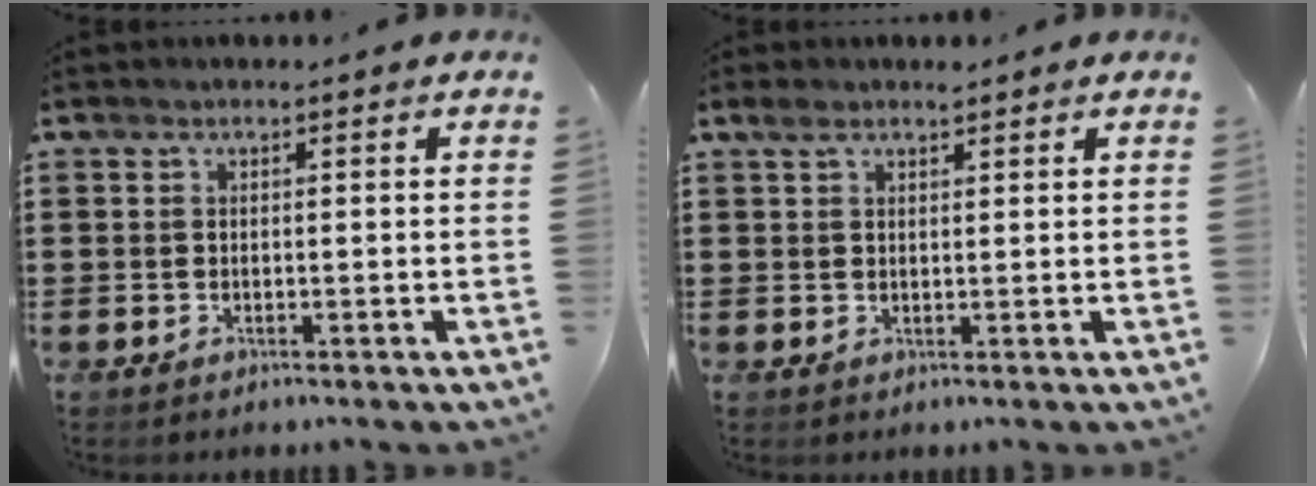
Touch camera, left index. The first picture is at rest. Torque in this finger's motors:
{"motor_torque": [0.60, -0.46, 0.03, 0.03]}